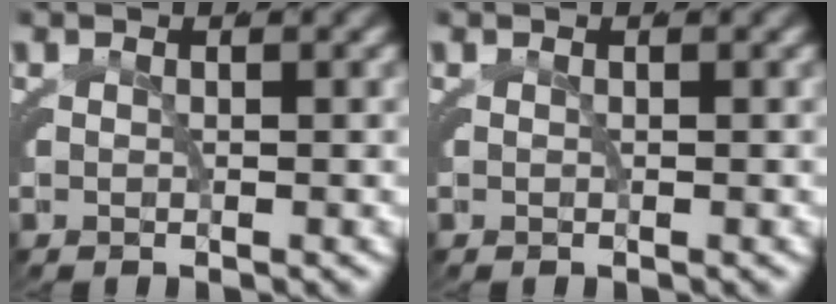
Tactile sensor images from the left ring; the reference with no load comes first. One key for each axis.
{"total": 0.0}